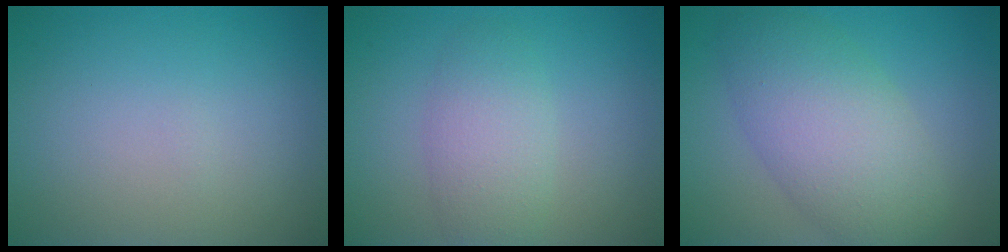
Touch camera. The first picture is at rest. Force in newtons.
{"total": 3.4, "press": 3.4, "slide": 0.1}
{"total": 7.2, "press": 7.2, "slide": 0.2}